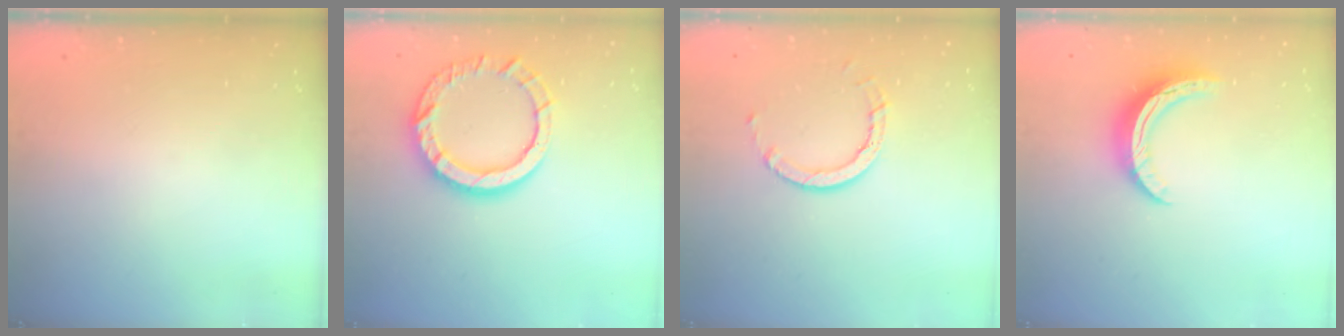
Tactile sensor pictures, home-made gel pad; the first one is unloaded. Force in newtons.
{"total": 12.9, "press": 12.8, "slide": 1.4}
{"total": 5.0, "press": 5.0, "slide": 0.3}
{"total": 10.4, "press": 10.3, "slide": 0.5}